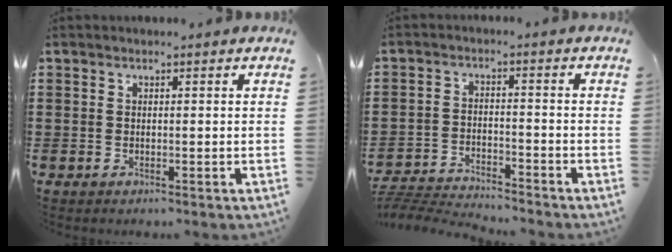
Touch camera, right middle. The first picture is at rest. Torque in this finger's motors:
{"motor_torque": [0.17, 0.05, 0.00, 0.01]}